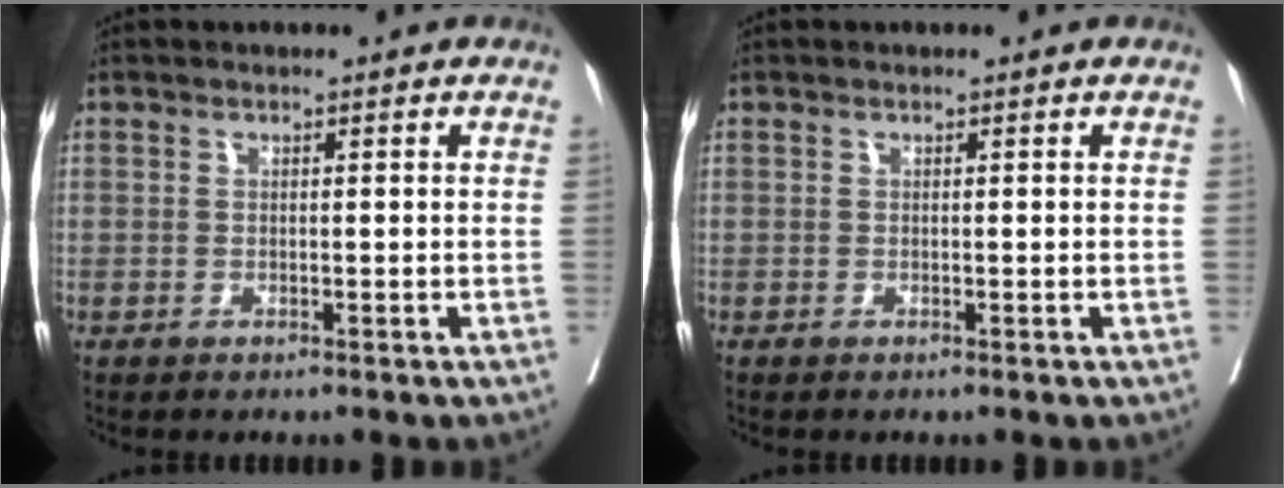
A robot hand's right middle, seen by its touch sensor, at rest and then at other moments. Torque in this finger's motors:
{"motor_torque": [0.21, -0.16, -0.01, 0.01]}